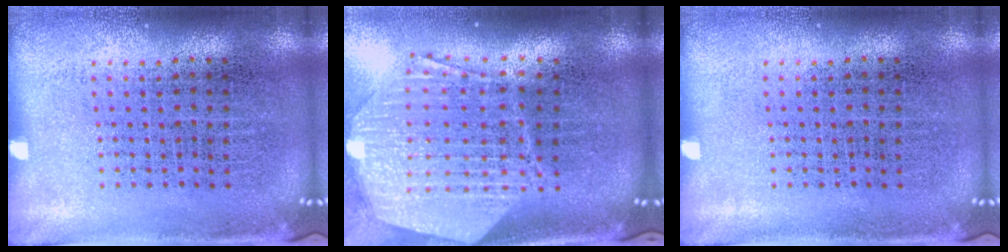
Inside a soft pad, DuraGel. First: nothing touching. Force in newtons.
{"total": 2.9, "press": 2.3, "slide": 1.8}
{"total": 0.0}